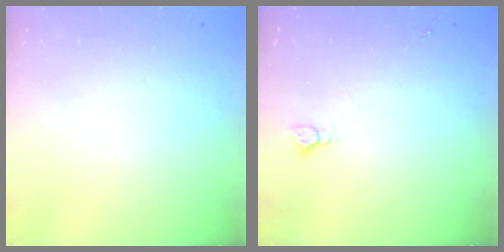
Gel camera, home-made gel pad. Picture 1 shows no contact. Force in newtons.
{"total": 3.2, "press": 3.2, "slide": 0.4}